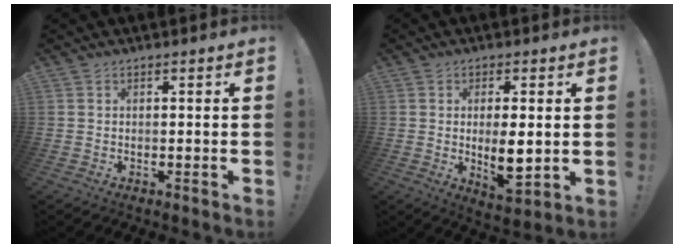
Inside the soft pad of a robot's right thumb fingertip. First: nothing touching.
{"total": 8.5, "force": [-0.1, 3.2, 7.9], "torque": [-0.125, -0.016, 0.001]}